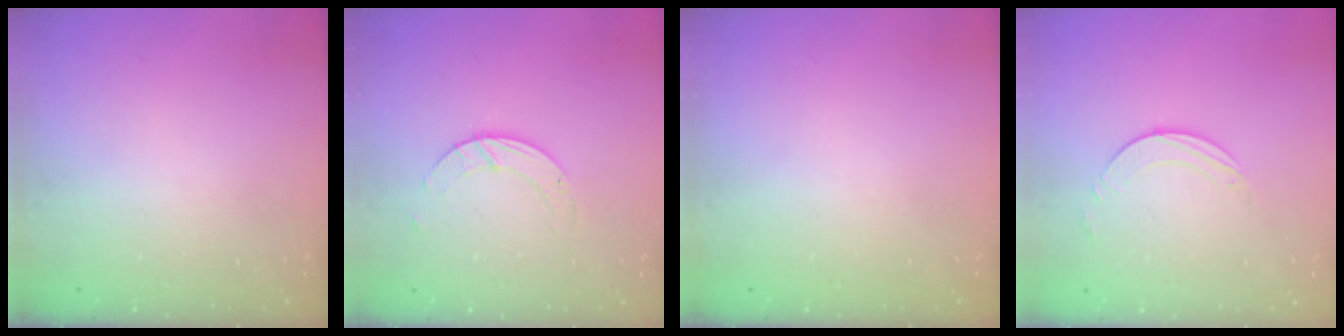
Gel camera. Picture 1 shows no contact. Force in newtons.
{"total": 2.8, "press": 2.8, "slide": 0.3}
{"total": 0.0}
{"total": 1.6, "press": 1.6, "slide": 0.2}